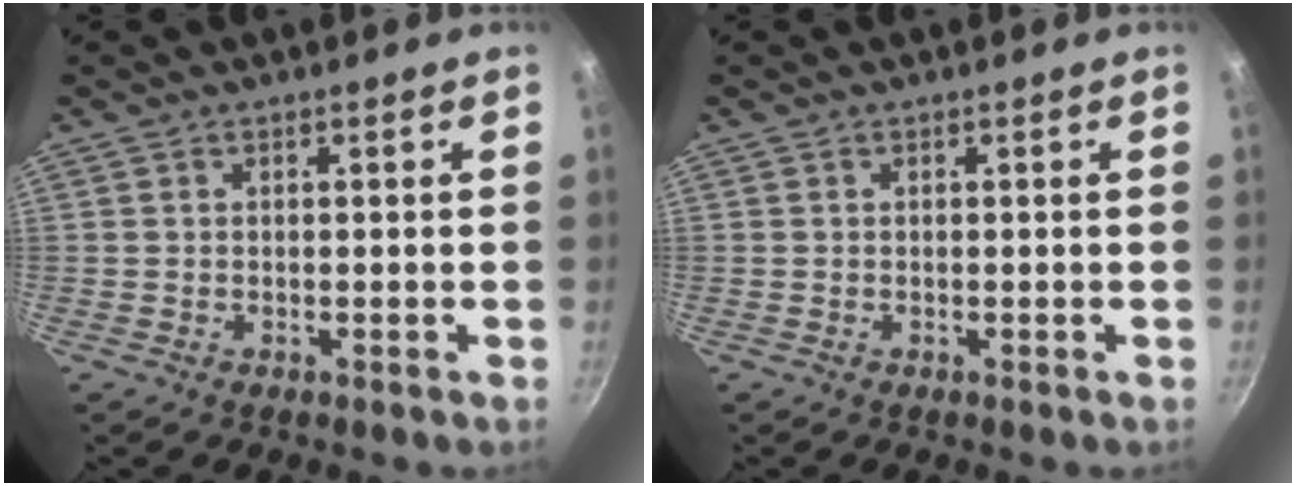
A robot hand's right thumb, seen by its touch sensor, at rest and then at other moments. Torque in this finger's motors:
{"motor_torque": [-0.05, -0.05, 0.04, -0.01, 0.00]}